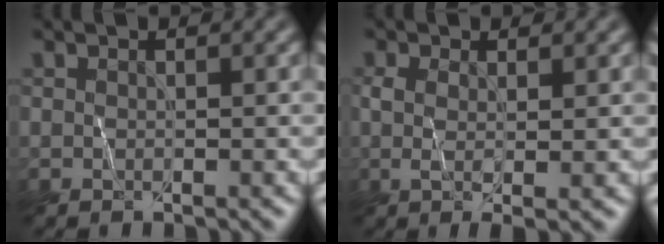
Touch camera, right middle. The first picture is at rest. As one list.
[{"total": 2.5, "force": [0.4, 0.8, 2.3], "torque": [-0.046, -0.002, 0.008]}]